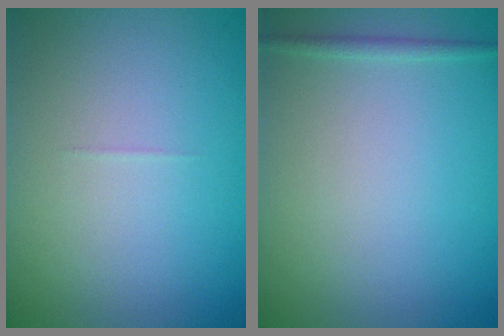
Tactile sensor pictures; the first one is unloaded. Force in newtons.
{"total": 0.8, "press": 0.8, "slide": 0.1}